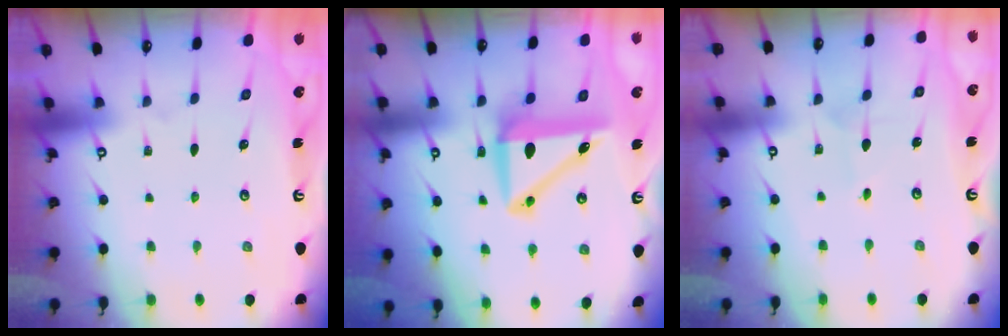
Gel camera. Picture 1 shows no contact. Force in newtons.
{"total": 10.4, "press": 10.1, "slide": 2.4}
{"total": 1.5, "press": 1.4, "slide": 0.1}